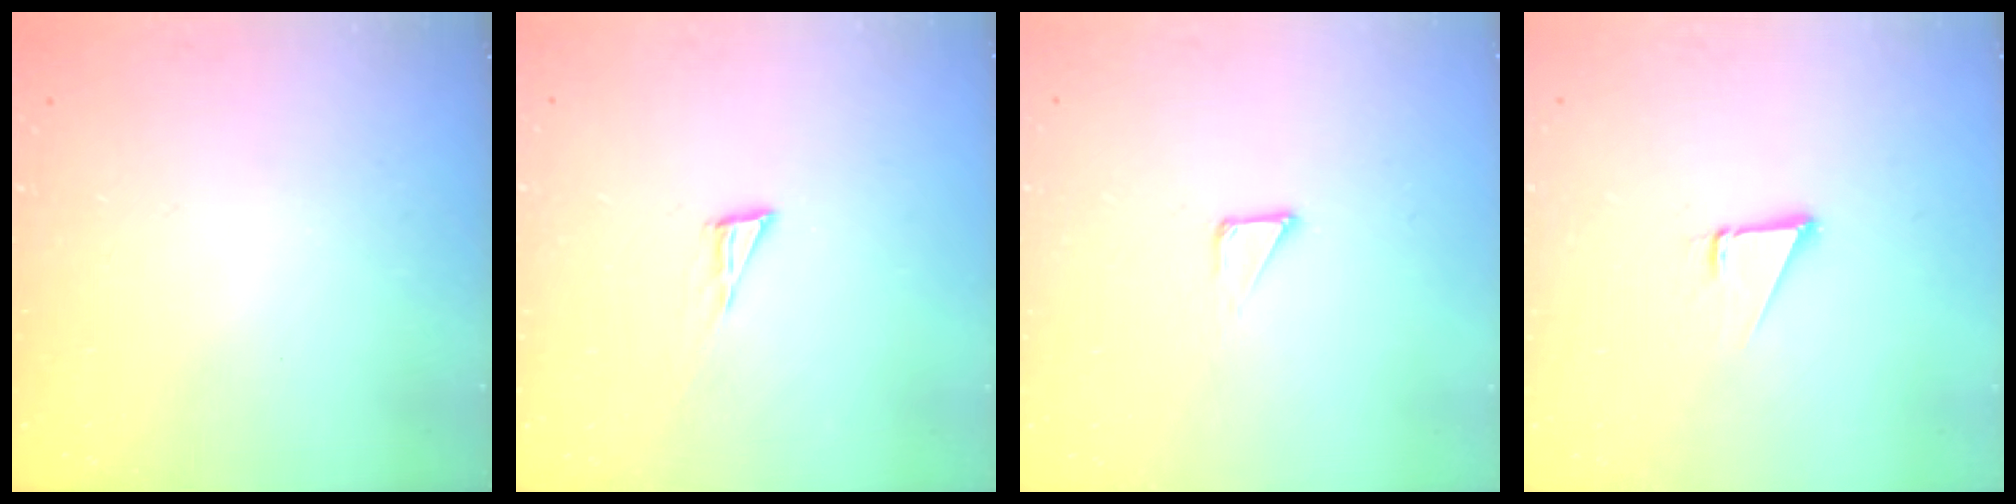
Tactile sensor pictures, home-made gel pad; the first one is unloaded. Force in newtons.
{"total": 4.8, "press": 4.7, "slide": 0.6}
{"total": 2.8, "press": 2.8, "slide": 0.1}
{"total": 1.9, "press": 1.9, "slide": 0.0}